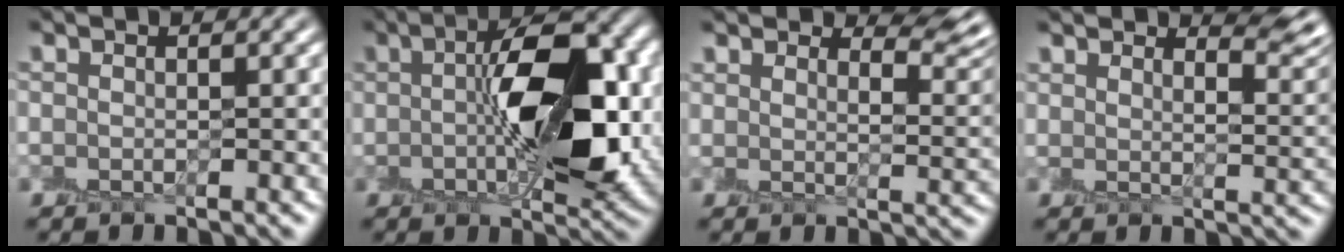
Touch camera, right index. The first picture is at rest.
{"total": 10.3, "force": [0.4, 4.0, 9.5], "torque": [-0.143, 0.013, 0.006]}
{"total": 7.0, "force": [6.0, 2.0, 3.0], "torque": [-0.030, 0.020, 0.074]}
{"total": 6.8, "force": [5.4, 2.1, 3.6], "torque": [-0.019, 0.026, 0.054]}